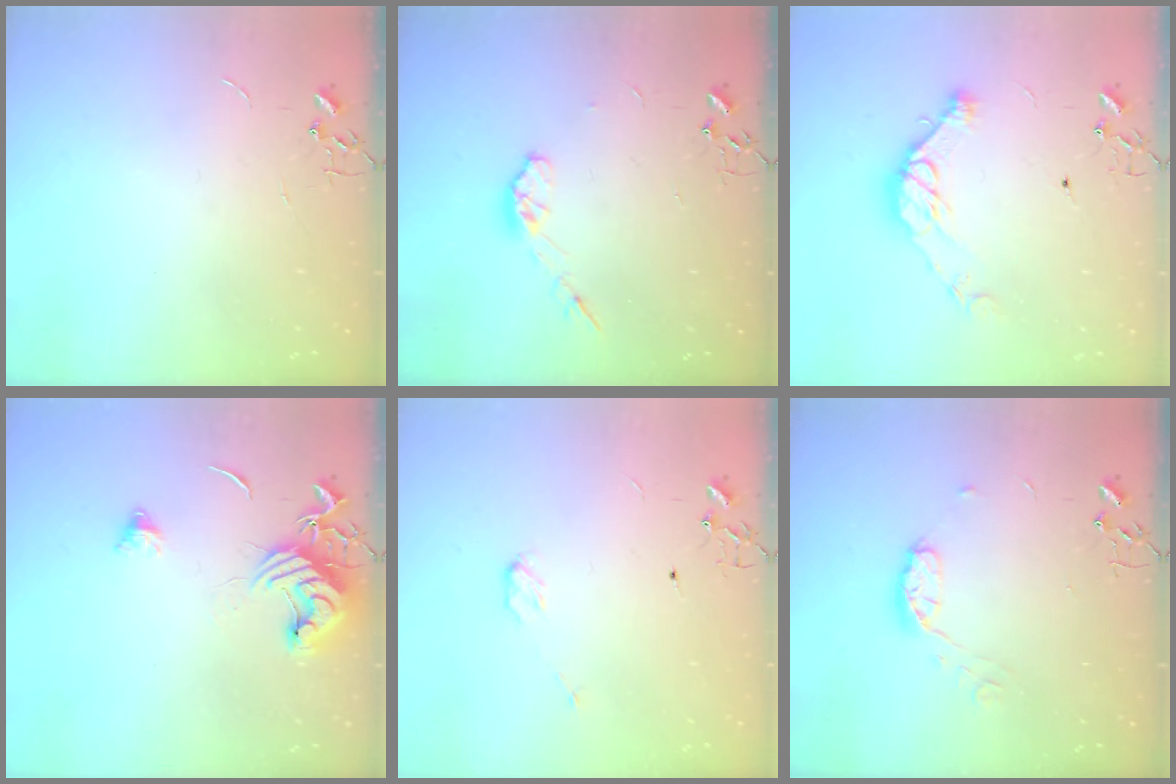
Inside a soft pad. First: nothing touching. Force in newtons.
{"total": 7.1, "press": 7.1, "slide": 0.5}
{"total": 11.8, "press": 11.8, "slide": 0.7}
{"total": 13.8, "press": 13.7, "slide": 1.6}
{"total": 3.8, "press": 3.8, "slide": 0.5}
{"total": 7.6, "press": 7.6, "slide": 0.5}